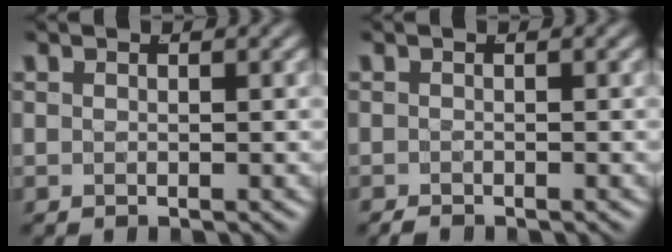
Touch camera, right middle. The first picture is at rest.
{"total": 0.8, "force": [-0.7, -0.3, -0.1], "torque": [0.003, -0.009, -0.010]}